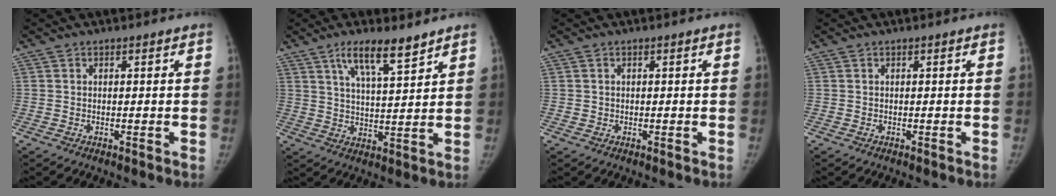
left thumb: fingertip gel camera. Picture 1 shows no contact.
{"total": 8.7, "force": [6.0, 1.8, 6.0], "torque": [-0.095, -0.034, 0.109]}
{"total": 0.6, "force": [0.0, 0.6, 0.0], "torque": [0.005, 0.004, -0.001]}
{"total": 0.0}